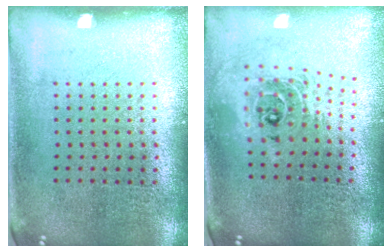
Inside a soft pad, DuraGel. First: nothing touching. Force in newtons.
{"total": 2.0, "press": 1.6, "slide": 1.3}